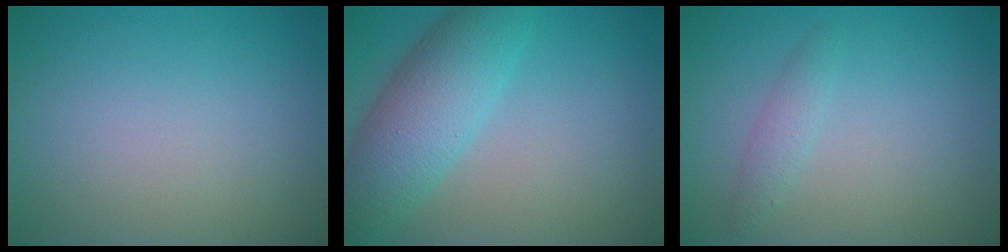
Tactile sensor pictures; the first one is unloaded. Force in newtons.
{"total": 6.9, "press": 6.9, "slide": 0.1}
{"total": 1.4, "press": 1.4, "slide": 0.0}